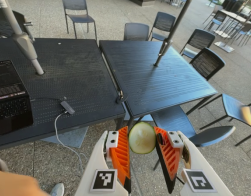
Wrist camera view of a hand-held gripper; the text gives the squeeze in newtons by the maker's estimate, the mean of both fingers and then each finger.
{"total": 7.5, "left": 7.0, "right": 8.1}